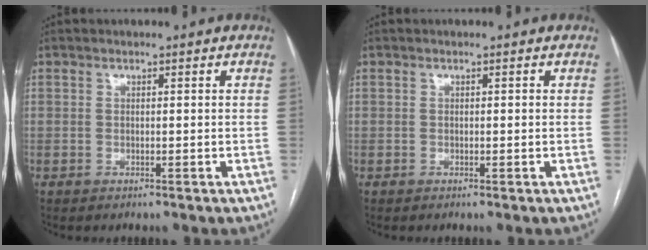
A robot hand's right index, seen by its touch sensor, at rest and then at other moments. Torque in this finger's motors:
{"motor_torque": [-0.12, -0.11, -0.02, -0.02]}